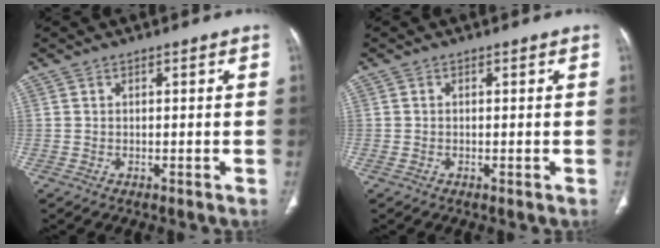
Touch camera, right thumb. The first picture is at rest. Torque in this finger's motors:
{"motor_torque": [0.45, 0.30, -0.33, 0.00, 0.11]}